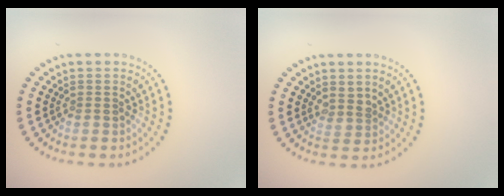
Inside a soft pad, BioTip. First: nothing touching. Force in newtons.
{"total": 1.4, "press": 1.1, "slide": 0.8}